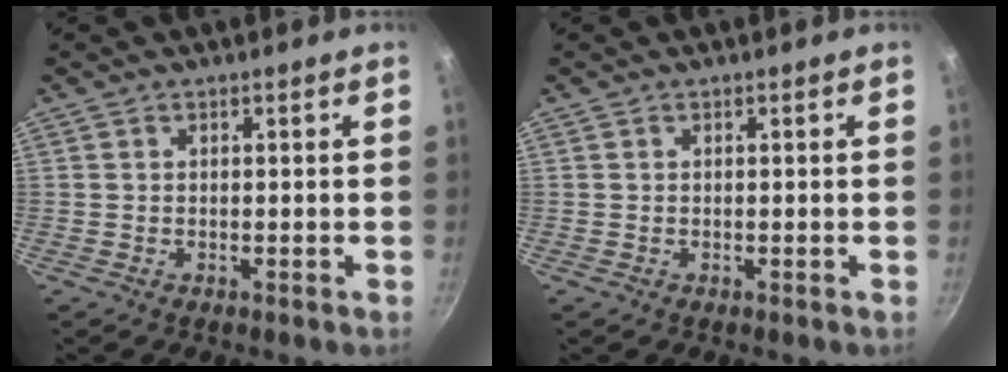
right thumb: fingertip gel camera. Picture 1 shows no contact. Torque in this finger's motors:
{"motor_torque": [-0.04, 0.04, -0.10, -0.12, 0.00]}